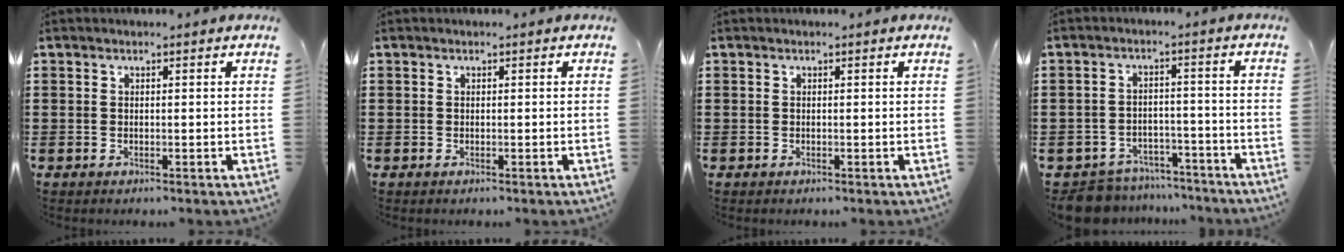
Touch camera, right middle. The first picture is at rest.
{"total": 0.0}
{"total": 0.0}
{"total": 6.6, "force": [-6.5, 1.3, 0.6], "torque": [-0.018, 0.016, -0.129]}